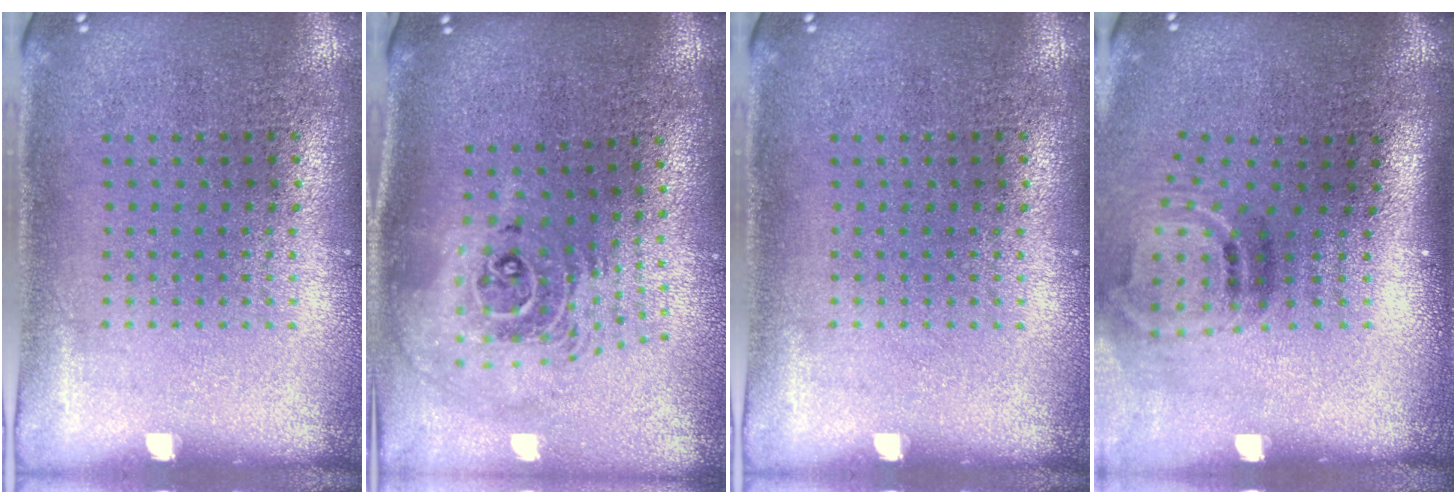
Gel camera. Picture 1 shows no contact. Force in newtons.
{"total": 2.4, "press": 1.8, "slide": 1.6}
{"total": 0.0}
{"total": 2.0, "press": 1.2, "slide": 1.6}